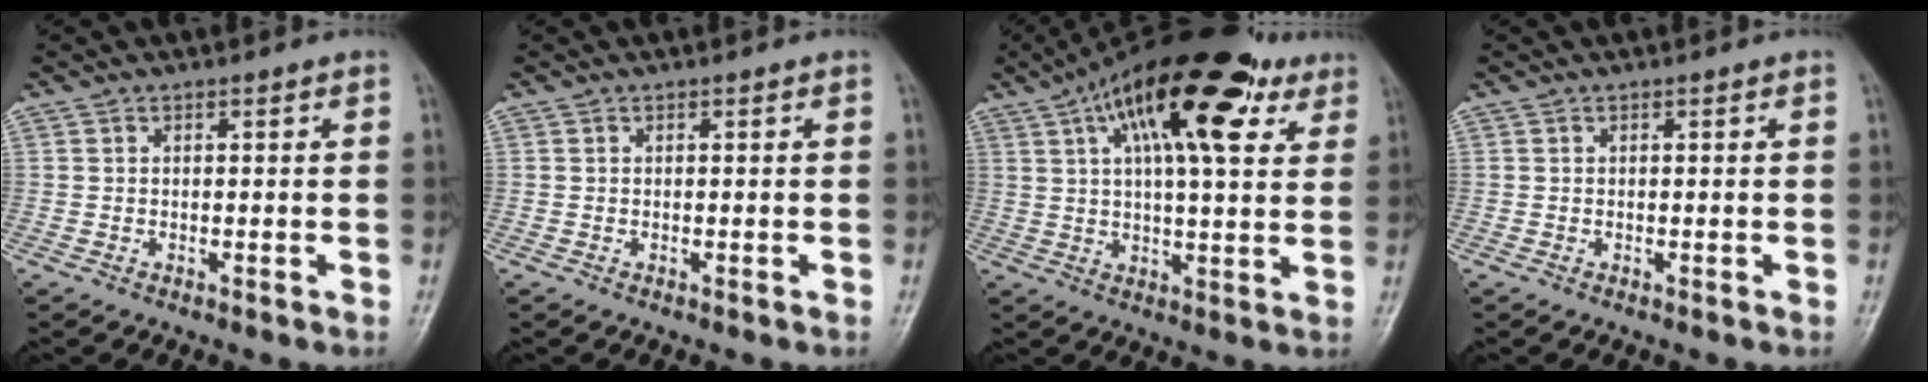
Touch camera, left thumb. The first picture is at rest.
{"total": 0.0}
{"total": 21.9, "force": [10.4, 8.3, 17.4], "torque": [-0.255, 0.003, 0.159]}
{"total": 0.0}